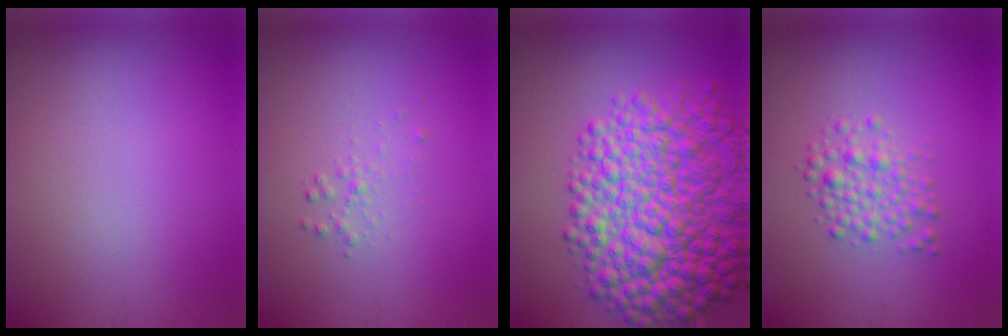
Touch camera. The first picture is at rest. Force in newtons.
{"total": 0.9, "press": 0.9, "slide": 0.0}
{"total": 11.1, "press": 11.1, "slide": 0.3}
{"total": 2.5, "press": 2.5, "slide": 0.0}